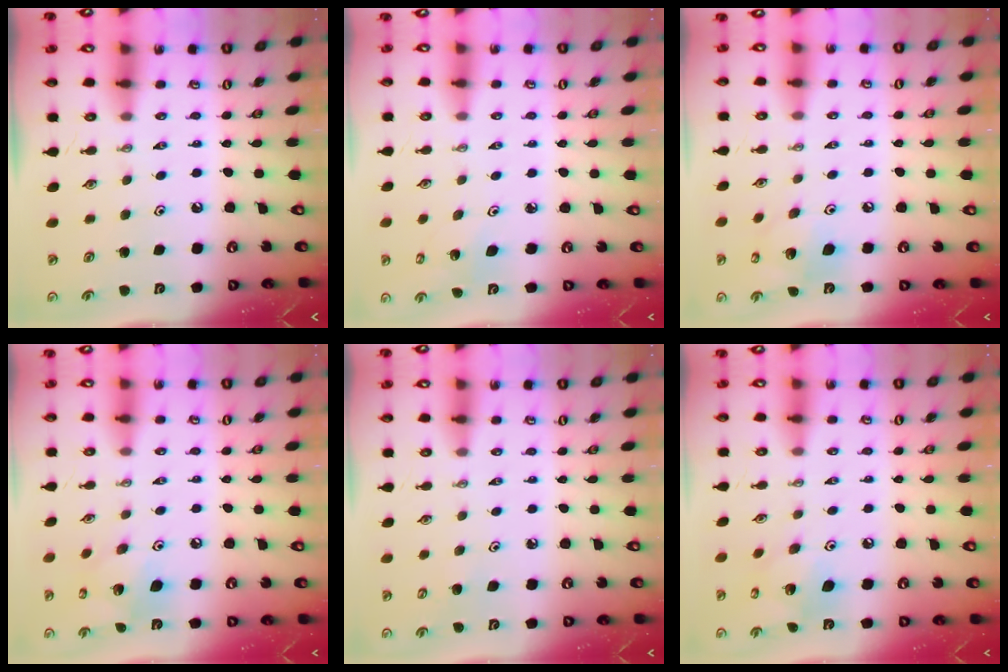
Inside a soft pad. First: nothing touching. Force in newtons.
{"total": 3.1, "press": 3.0, "slide": 0.8}
{"total": 11.3, "press": 11.0, "slide": 2.2}
{"total": 10.4, "press": 10.3, "slide": 0.9}
{"total": 3.7, "press": 3.7, "slide": 0.3}
{"total": 10.6, "press": 10.6, "slide": 0.5}